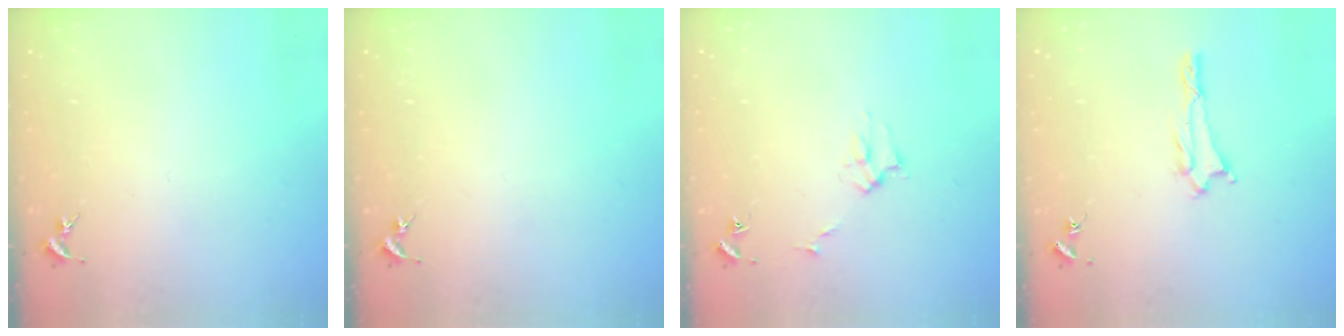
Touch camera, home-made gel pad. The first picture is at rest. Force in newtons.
{"total": 0.0}
{"total": 2.7, "press": 2.7, "slide": 0.3}
{"total": 1.0, "press": 0.9, "slide": 0.2}